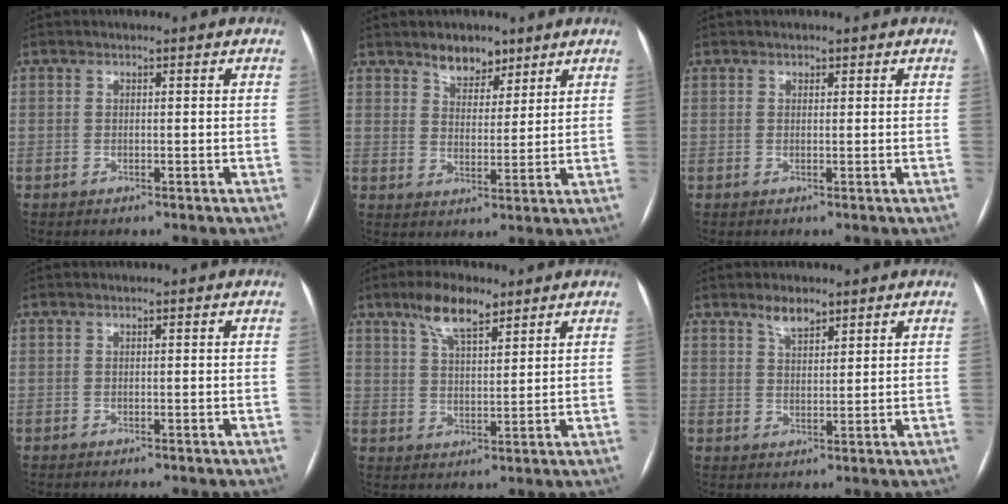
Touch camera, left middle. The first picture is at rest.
{"total": 5.4, "force": [4.1, 2.9, 2.0], "torque": [-0.026, 0.001, 0.071]}
{"total": 0.7, "force": [0.4, 0.5, 0.2], "torque": [-0.001, -0.003, 0.004]}
{"total": 0.0}
{"total": 7.4, "force": [5.1, 2.3, 4.8], "torque": [-0.095, 0.010, 0.095]}
{"total": 3.6, "force": [2.8, 1.3, 1.9], "torque": [-0.037, 0.003, 0.051]}